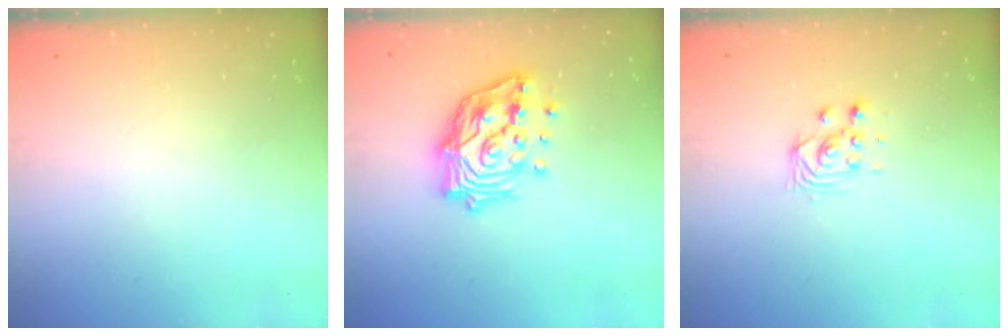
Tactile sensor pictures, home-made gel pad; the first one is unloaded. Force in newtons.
{"total": 16.9, "press": 16.7, "slide": 2.3}
{"total": 2.8, "press": 2.8, "slide": 0.2}